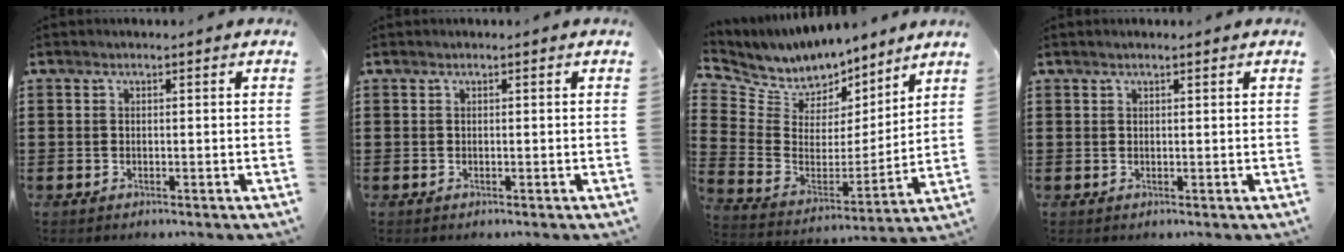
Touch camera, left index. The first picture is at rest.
{"total": 0.0}
{"total": 7.9, "force": [7.2, 3.2, 0.2], "torque": [-0.059, -0.054, 0.132]}
{"total": 0.8, "force": [0.5, 0.0, 0.6], "torque": [-0.012, -0.001, 0.010]}